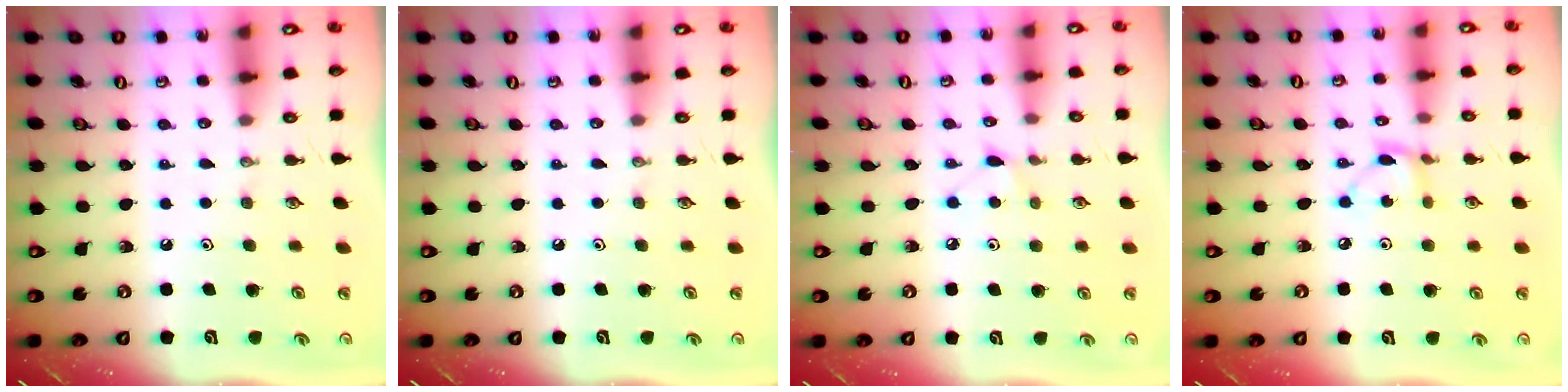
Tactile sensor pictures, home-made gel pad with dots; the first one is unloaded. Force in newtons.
{"total": 0.0}
{"total": 4.7, "press": 4.7, "slide": 0.6}
{"total": 3.0, "press": 3.0, "slide": 0.2}